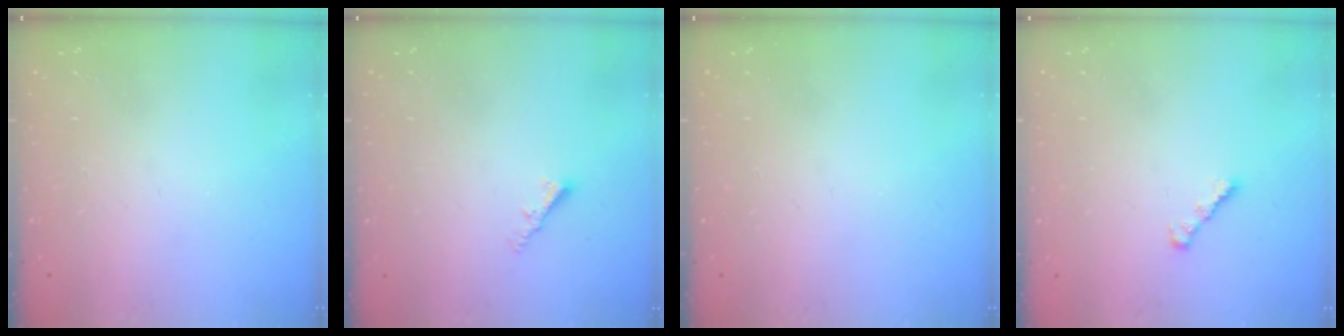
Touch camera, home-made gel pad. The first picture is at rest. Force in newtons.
{"total": 2.2, "press": 2.2, "slide": 0.4}
{"total": 0.0}
{"total": 2.5, "press": 2.4, "slide": 0.6}